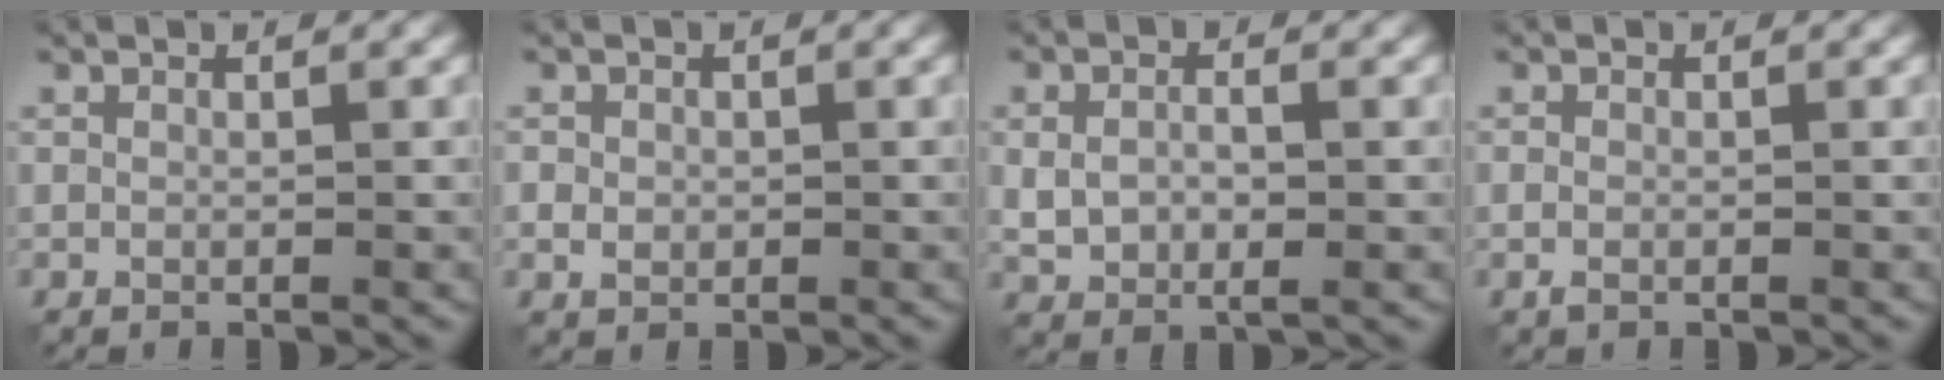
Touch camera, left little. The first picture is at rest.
{"total": 1.5, "force": [-0.1, 1.3, 0.6], "torque": [-0.010, -0.004, -0.003]}
{"total": 3.5, "force": [-0.1, 2.2, 2.8], "torque": [-0.061, -0.001, -0.001]}
{"total": 1.2, "force": [-0.6, 0.8, 0.7], "torque": [-0.016, 0.001, -0.012]}